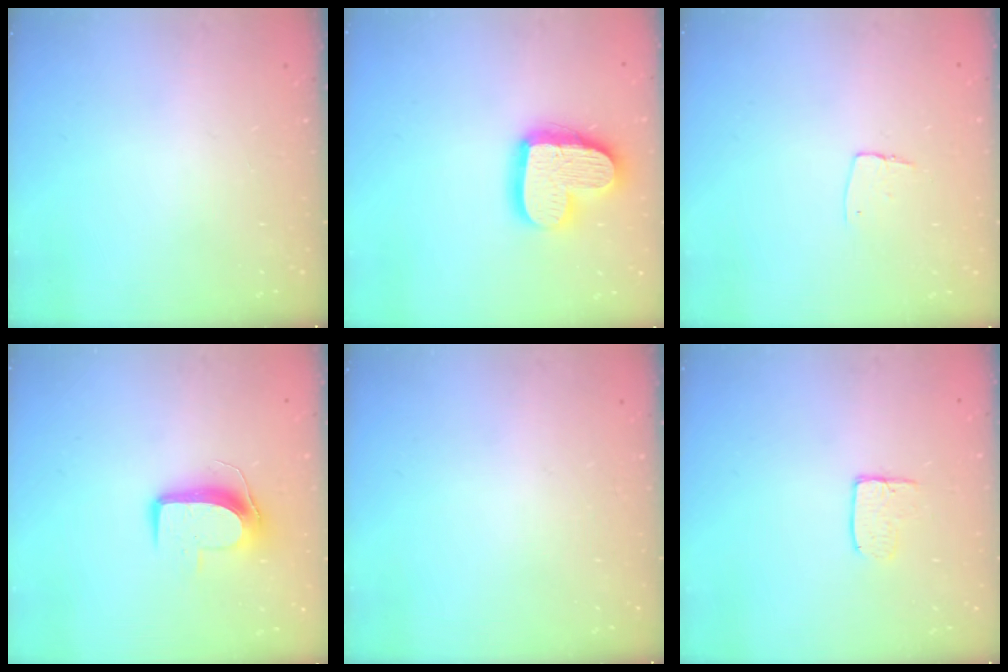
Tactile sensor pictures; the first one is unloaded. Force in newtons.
{"total": 17.3, "press": 17.3, "slide": 1.5}
{"total": 4.9, "press": 4.8, "slide": 0.3}
{"total": 9.2, "press": 9.2, "slide": 0.2}
{"total": 0.0}
{"total": 5.2, "press": 5.2, "slide": 0.5}